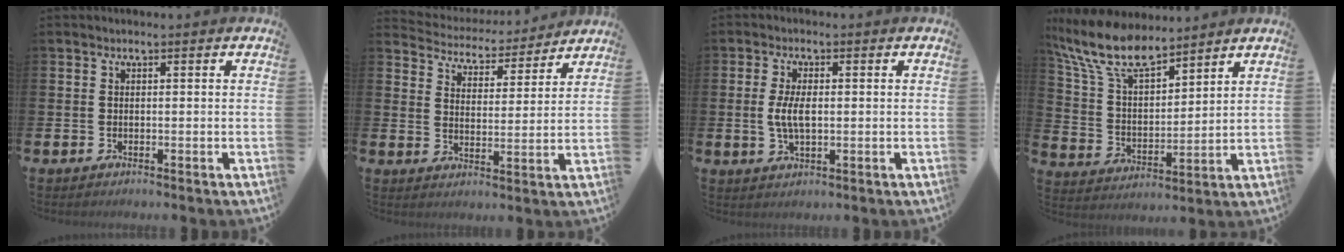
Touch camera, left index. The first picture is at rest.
{"total": 4.6, "force": [4.4, 1.2, -0.1], "torque": [-0.016, -0.045, 0.071]}
{"total": 4.2, "force": [0.2, 1.9, 3.7], "torque": [-0.073, 0.001, -0.002]}
{"total": 10.5, "force": [8.7, 3.3, 4.7], "torque": [-0.125, -0.038, 0.160]}